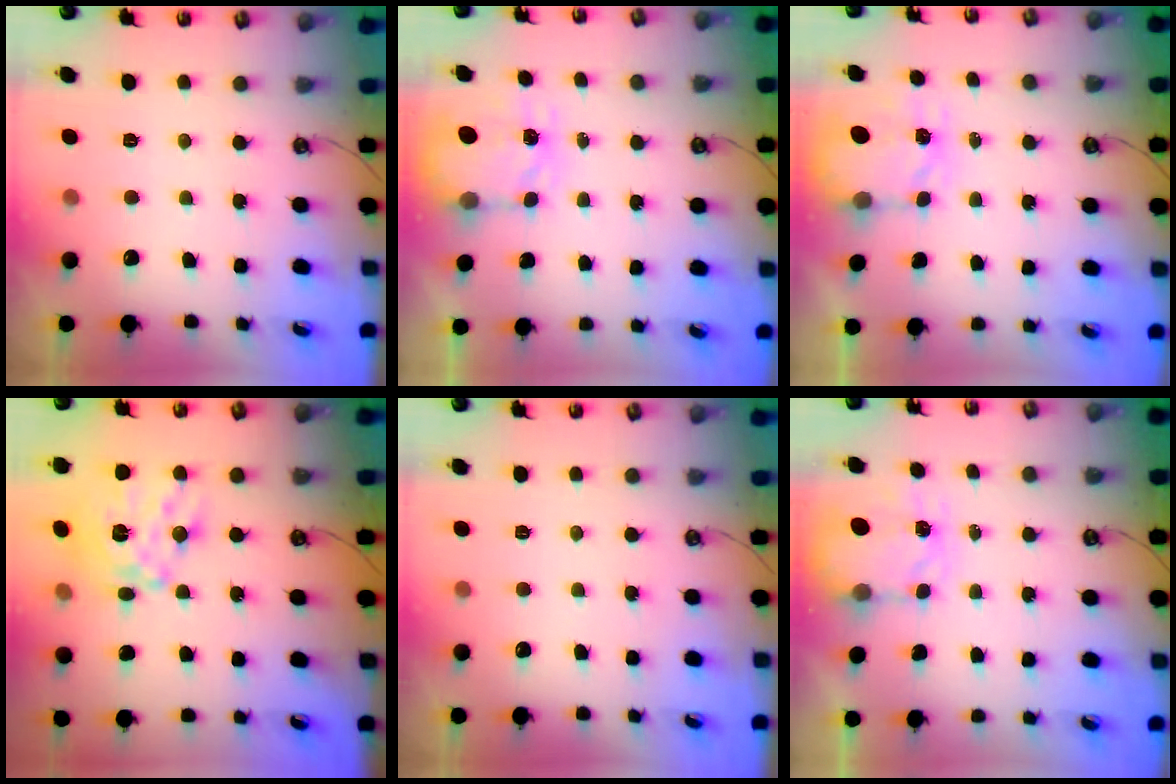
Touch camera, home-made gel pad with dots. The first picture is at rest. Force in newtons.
{"total": 3.8, "press": 3.8, "slide": 0.5}
{"total": 3.7, "press": 3.6, "slide": 0.4}
{"total": 17.4, "press": 17.3, "slide": 1.4}
{"total": 0.0}
{"total": 3.8, "press": 3.7, "slide": 0.5}